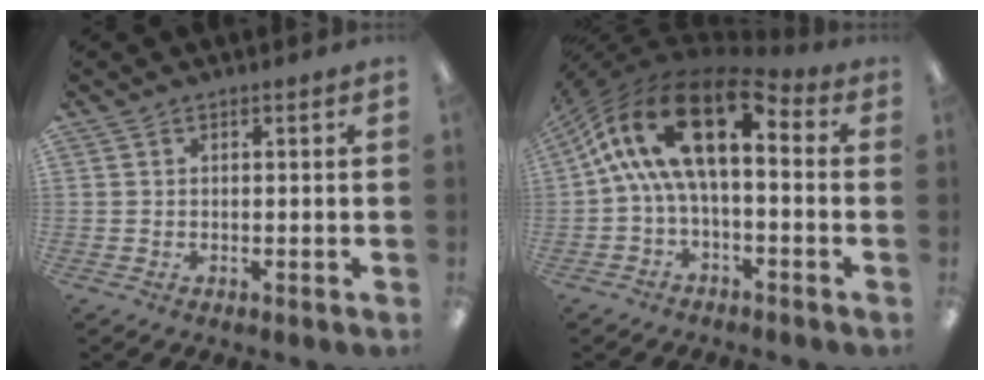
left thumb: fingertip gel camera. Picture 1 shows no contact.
{"total": 18.8, "force": [5.1, 8.5, 15.9], "torque": [-0.304, -0.021, 0.091]}